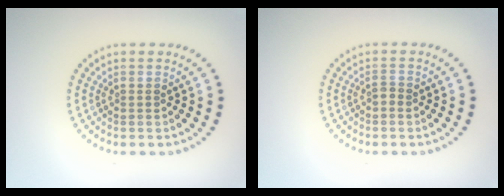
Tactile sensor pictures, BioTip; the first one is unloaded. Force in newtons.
{"total": 0.7, "press": 0.4, "slide": 0.5}